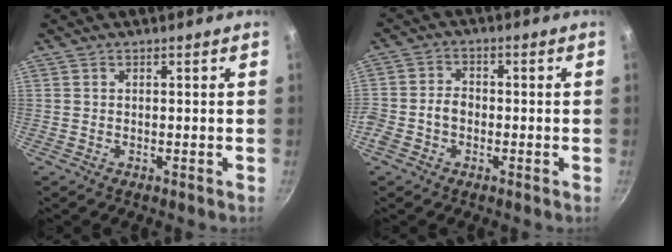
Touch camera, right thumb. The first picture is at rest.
{"total": 5.1, "force": [-1.7, 3.8, 2.8], "torque": [-0.049, 0.028, -0.039]}